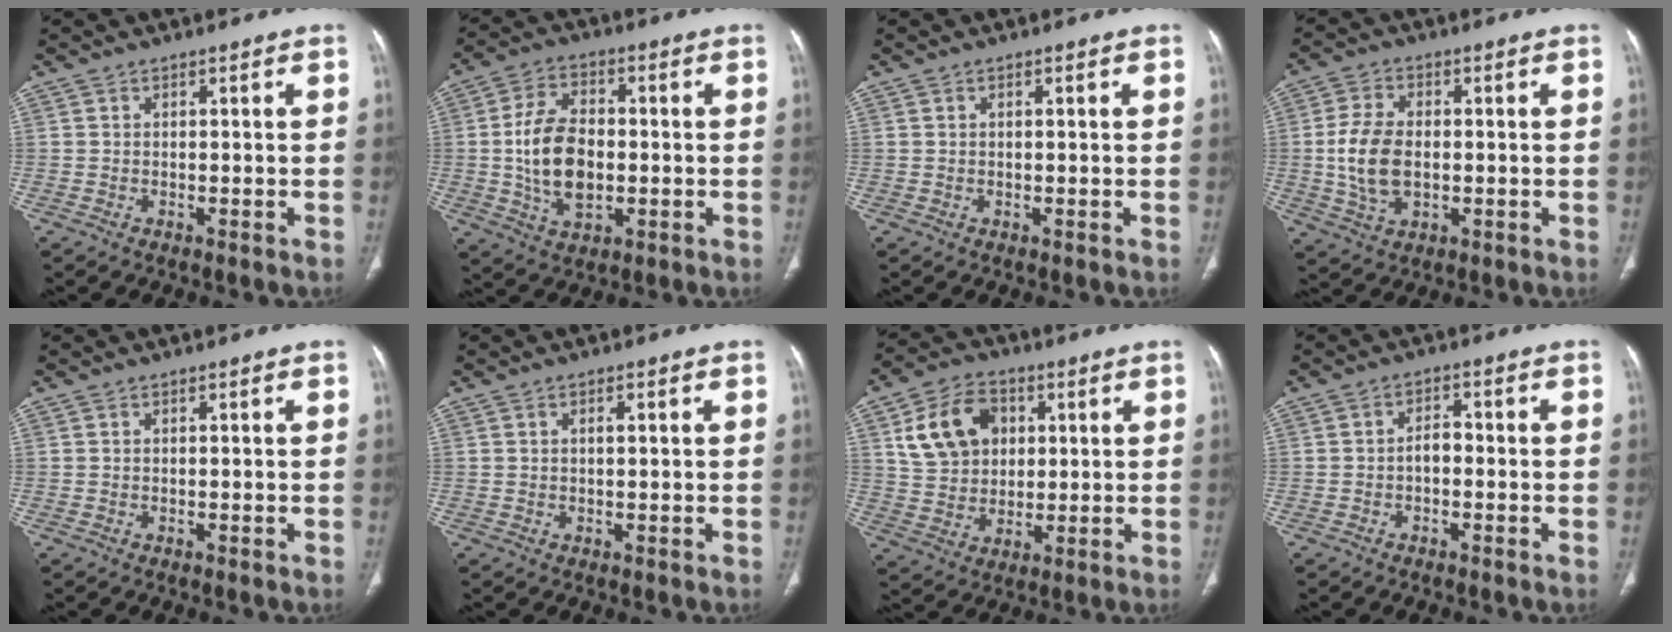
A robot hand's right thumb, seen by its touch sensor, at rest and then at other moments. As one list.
[{"total": 12.4, "force": [-0.7, 7.4, 9.9], "torque": [-0.174, 0.006, -0.011]}, {"total": 0.6, "force": [0.2, 0.1, 0.5], "torque": [-0.013, 0.005, 0.004]}, {"total": 9.7, "force": [-0.4, 6.0, 7.6], "torque": [-0.153, 0.003, -0.005]}, {"total": 0.0}, {"total": 1.5, "force": [0.5, 0.5, 1.3], "torque": [-0.022, 0.005, 0.007]}, {"total": 12.9, "force": [4.0, 9.8, 7.3], "torque": [-0.104, 0.004, 0.074]}, {"total": 2.7, "force": [-0.7, 1.6, 2.0], "torque": [-0.025, 0.015, -0.017]}]